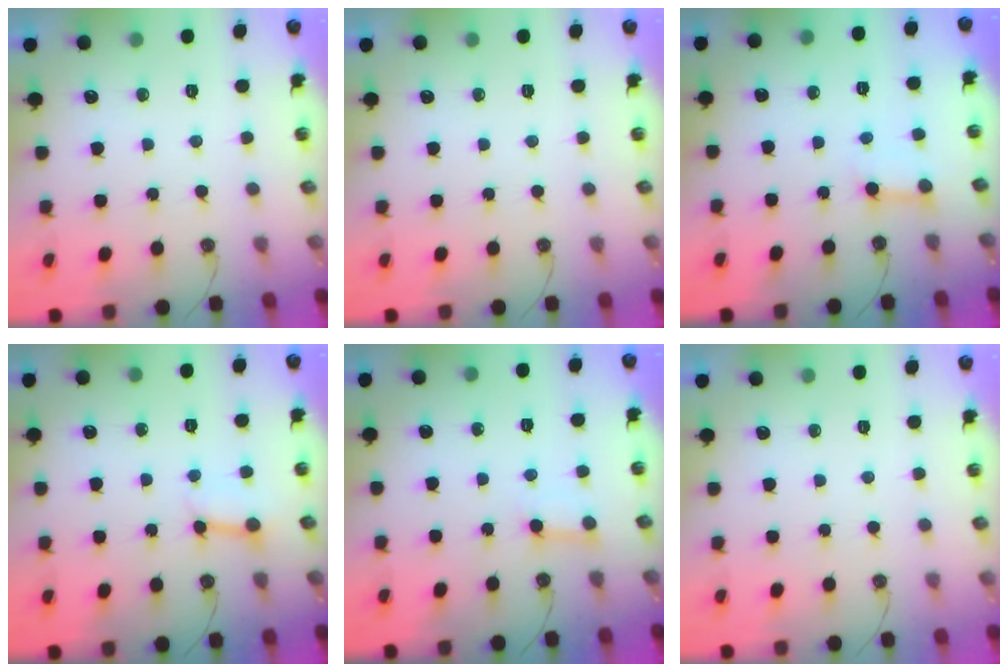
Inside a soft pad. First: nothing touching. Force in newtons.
{"total": 0.0}
{"total": 3.9, "press": 3.9, "slide": 0.3}
{"total": 2.6, "press": 2.6, "slide": 0.1}
{"total": 4.2, "press": 4.2, "slide": 0.3}
{"total": 0.0}